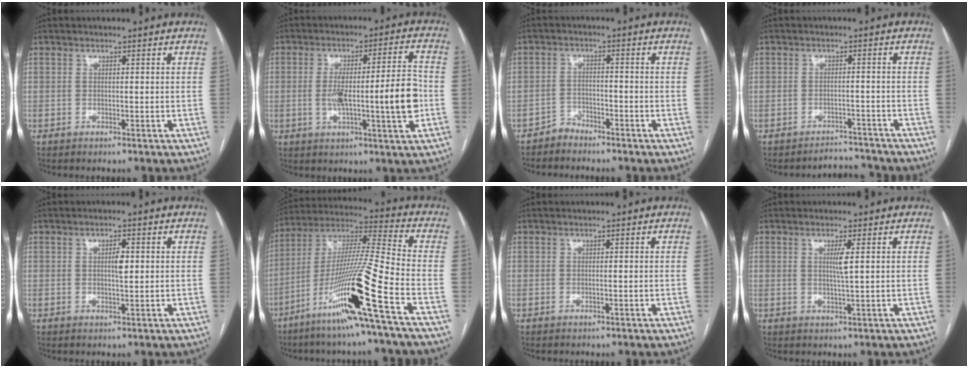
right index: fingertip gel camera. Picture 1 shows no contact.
{"total": 11.9, "force": [-1.6, 1.1, 11.7], "torque": [-0.189, 0.013, -0.022]}
{"total": 2.5, "force": [-2.3, 1.0, -0.6], "torque": [0.014, 0.002, -0.043]}
{"total": 3.7, "force": [-3.5, 0.6, -1.1], "torque": [0.023, 0.013, -0.048]}
{"total": 2.3, "force": [0.4, 0.7, 2.2], "torque": [-0.036, 0.001, 0.007]}
{"total": 18.3, "force": [-9.0, -1.9, 15.9], "torque": [-0.320, -0.030, -0.171]}
{"total": 0.0}
{"total": 2.5, "force": [0.7, -0.2, 2.4], "torque": [-0.046, -0.004, 0.012]}